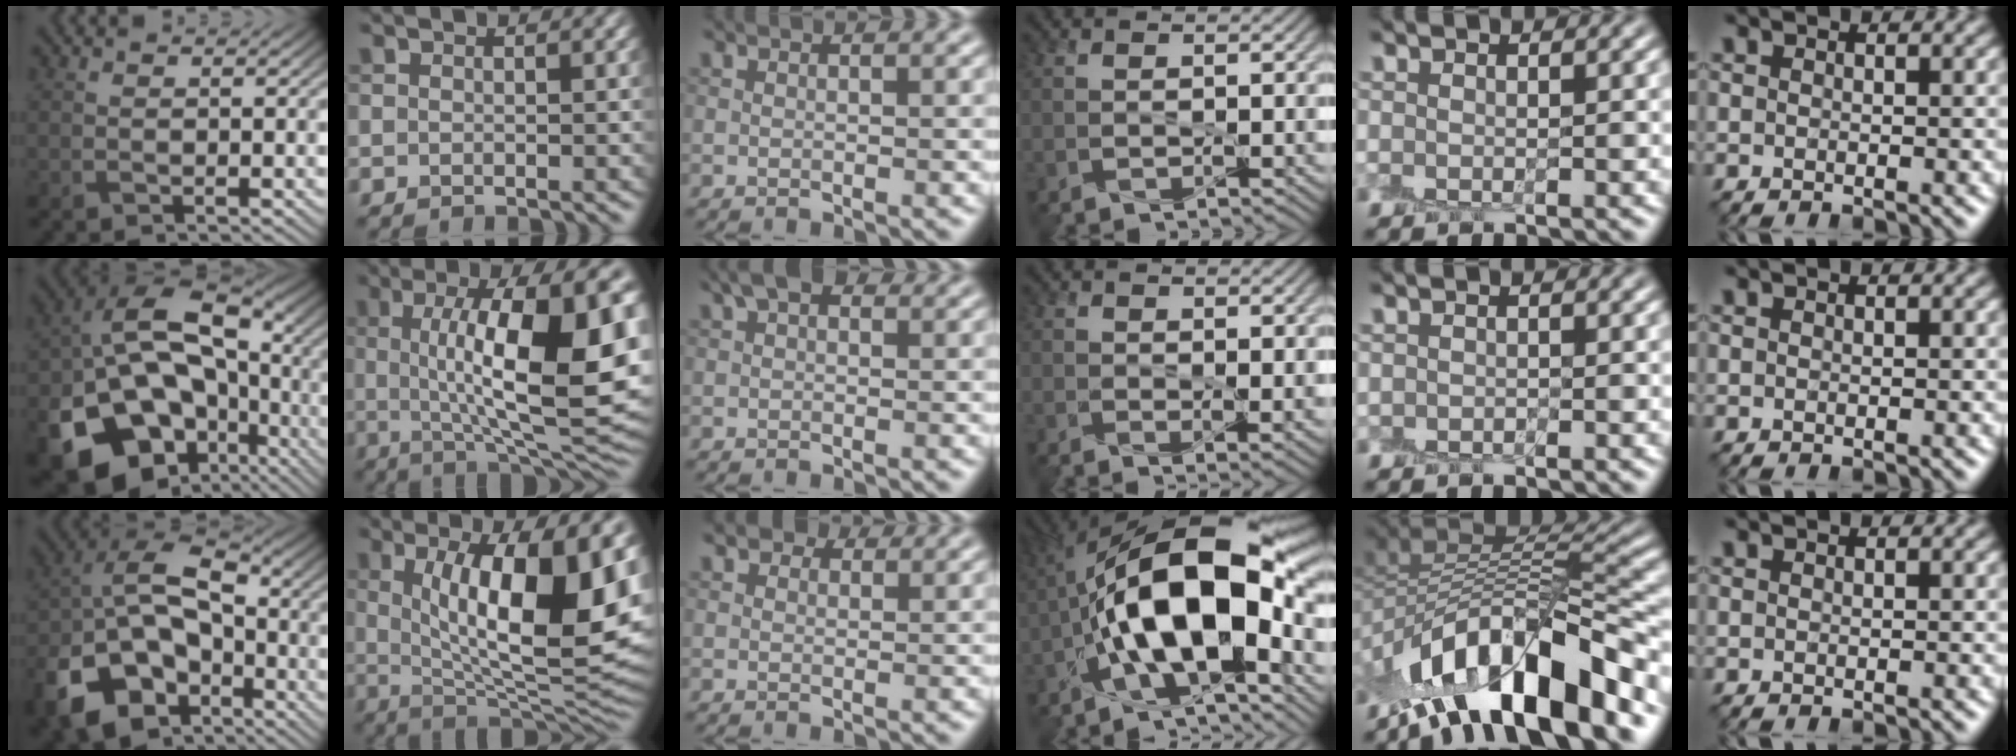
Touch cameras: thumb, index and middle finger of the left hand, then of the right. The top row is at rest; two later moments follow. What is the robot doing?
{"motion": "peel", "object": "plastic screen protector"}